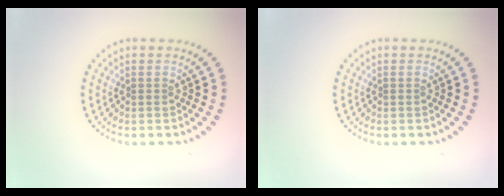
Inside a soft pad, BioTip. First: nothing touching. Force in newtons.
{"total": 0.0}